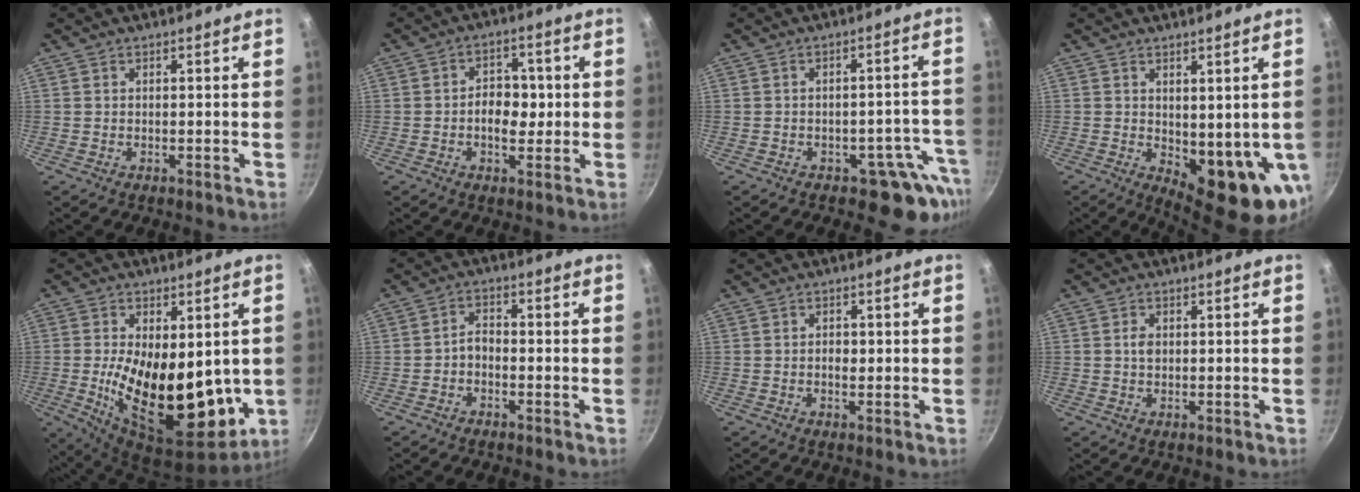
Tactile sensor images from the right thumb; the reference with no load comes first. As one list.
[{"total": 6.6, "force": [-0.4, 4.5, 4.8], "torque": [-0.044, 0.011, -0.011]}, {"total": 8.5, "force": [-5.0, 4.2, 5.5], "torque": [-0.036, 0.042, -0.058]}, {"total": 13.4, "force": [-3.5, 5.4, 11.8], "torque": [-0.130, -0.019, -0.027]}, {"total": 23.6, "force": [-2.6, 11.6, 20.4], "torque": [-0.301, -0.034, -0.006]}, {"total": 3.1, "force": [-1.2, 2.1, 2.1], "torque": [-0.027, 0.021, -0.031]}, {"total": 1.7, "force": [-0.1, 1.2, 1.3], "torque": [-0.013, 0.003, -0.004]}, {"total": 1.7, "force": [0.2, 1.2, 1.2], "torque": [-0.017, 0.001, 0.003]}]